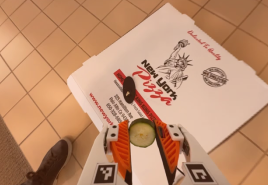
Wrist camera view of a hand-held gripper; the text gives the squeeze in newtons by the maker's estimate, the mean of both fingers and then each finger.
{"total": 7.3, "left": 7.3, "right": 7.2}